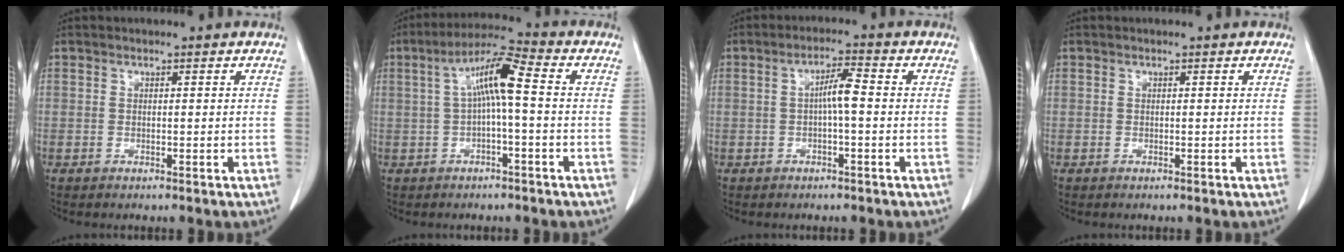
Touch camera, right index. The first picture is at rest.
{"total": 7.7, "force": [0.5, 0.6, 7.6], "torque": [-0.140, 0.027, 0.007]}
{"total": 3.9, "force": [-0.1, 0.3, 3.9], "torque": [-0.068, 0.008, -0.002]}
{"total": 0.0}